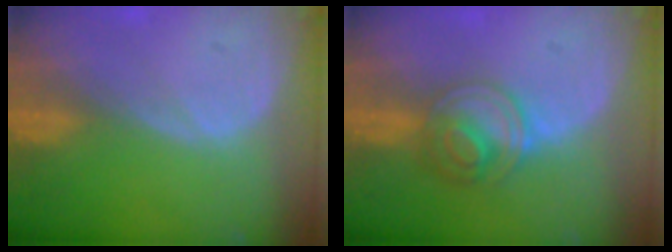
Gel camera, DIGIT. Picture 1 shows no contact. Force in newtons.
{"total": 6.3, "press": 5.5, "slide": 3.1}